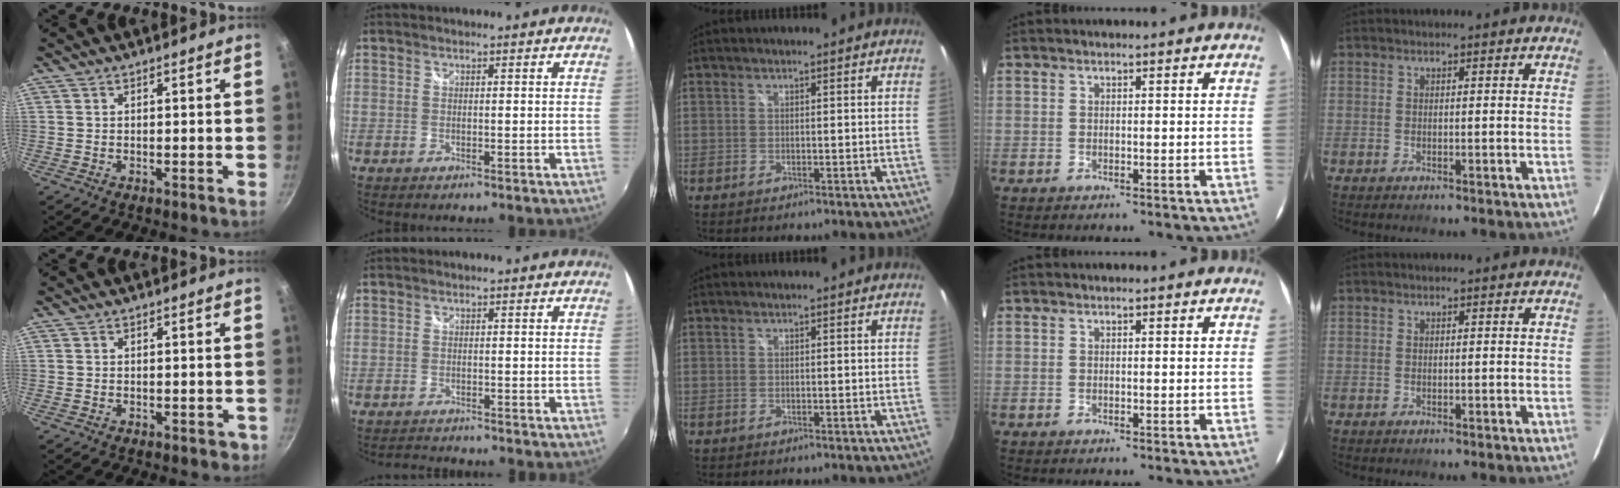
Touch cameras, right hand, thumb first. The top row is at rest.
{"thumb": {"total": 1.5, "force": [-0.8, 1.1, 0.7], "torque": [0.005, 0.012, 0.000]}, "index": {"total": 2.1, "force": [-2.0, 0.6, -0.1], "torque": [-0.006, -0.001, -0.038]}}